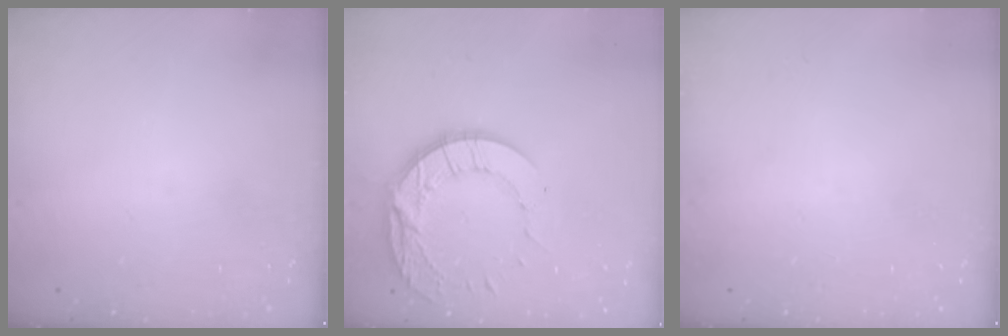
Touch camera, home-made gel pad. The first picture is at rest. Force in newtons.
{"total": 13.6, "press": 13.5, "slide": 1.1}
{"total": 0.0}